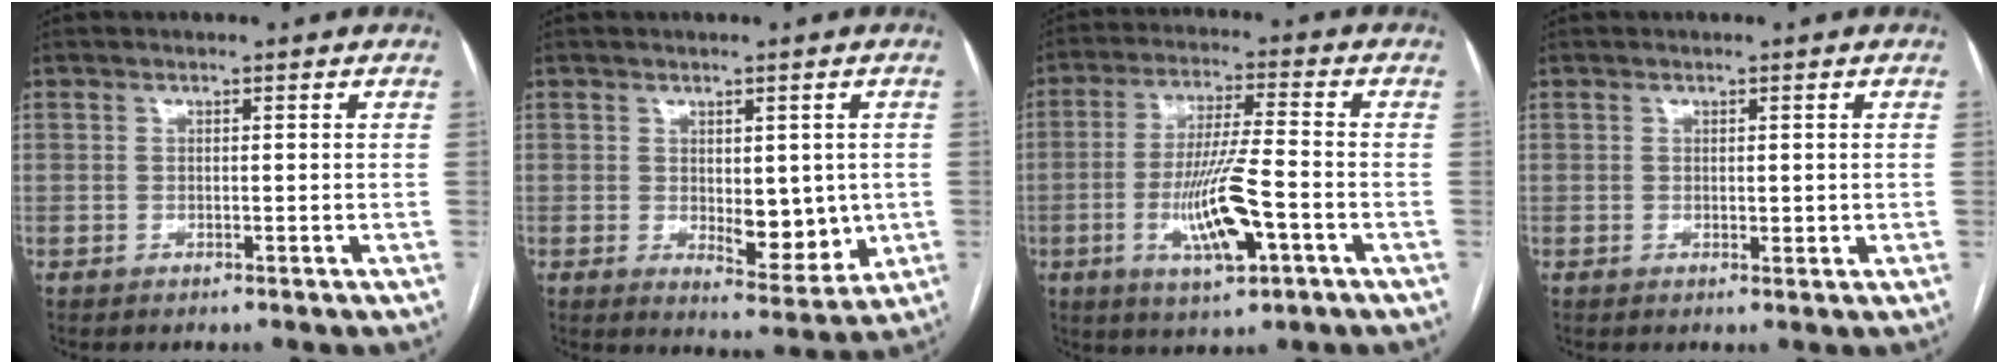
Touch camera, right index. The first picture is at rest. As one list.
[{"total": 7.5, "force": [-0.2, 3.5, 6.6], "torque": [-0.081, -0.012, 0.011]}, {"total": 11.3, "force": [-3.7, 1.5, 10.6], "torque": [-0.202, -0.008, -0.063]}, {"total": 1.3, "force": [0.2, 0.8, 1.1], "torque": [-0.013, -0.005, 0.005]}]